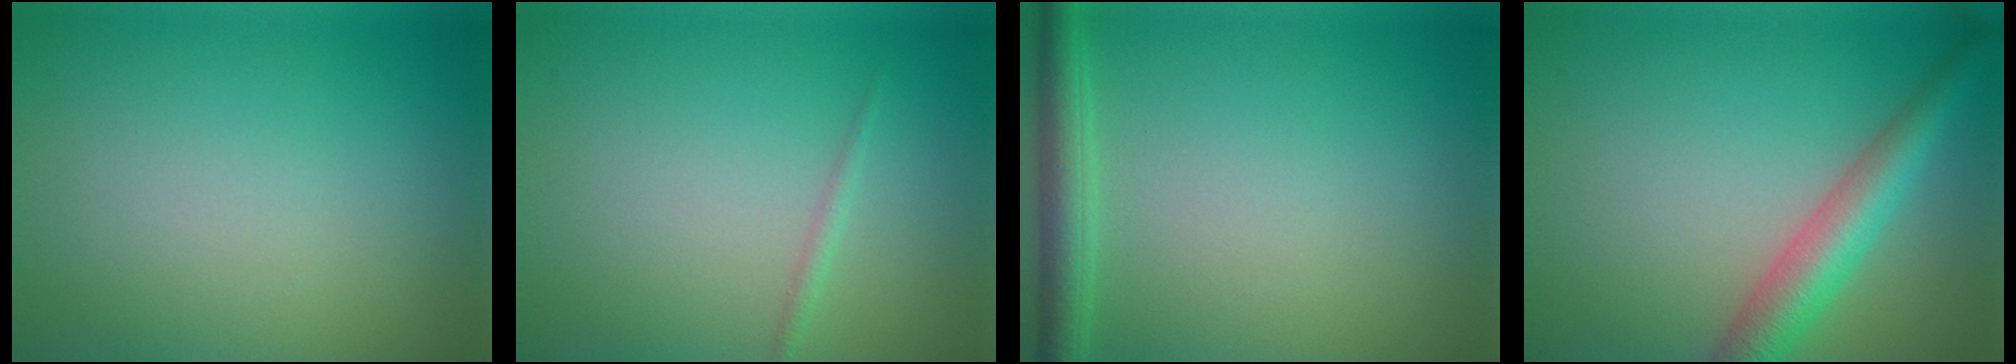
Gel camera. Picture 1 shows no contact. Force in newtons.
{"total": 0.7, "press": 0.7, "slide": 0.0}
{"total": 3.0, "press": 3.0, "slide": 0.1}
{"total": 4.5, "press": 4.5, "slide": 0.2}